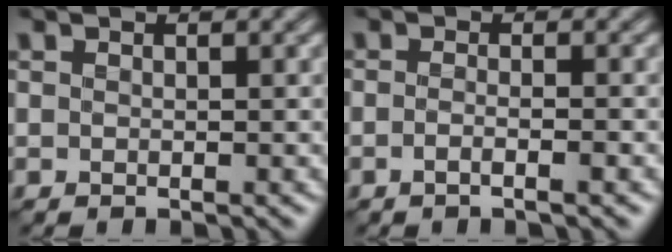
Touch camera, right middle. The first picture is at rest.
{"total": 1.8, "force": [-0.8, 0.6, 1.5], "torque": [-0.013, -0.001, -0.019]}